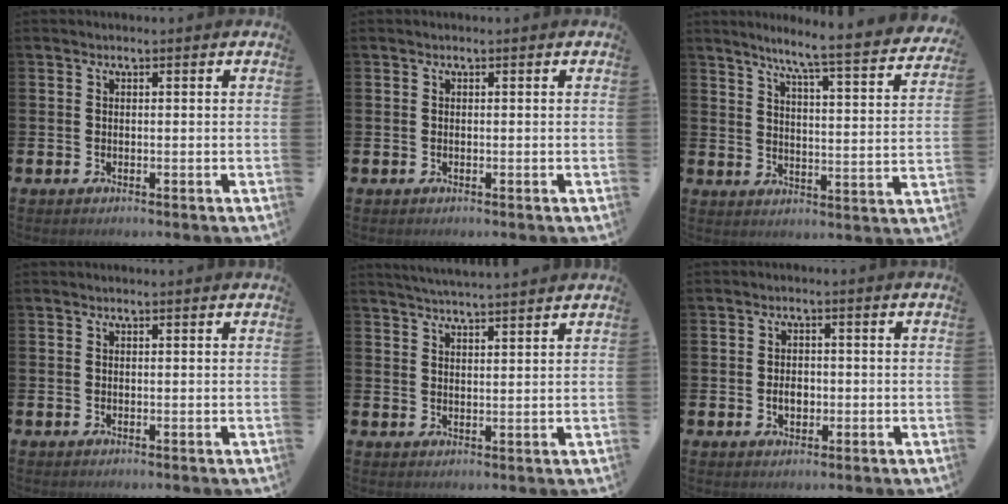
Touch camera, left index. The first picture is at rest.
{"total": 0.0}
{"total": 6.6, "force": [5.7, -0.3, 3.2], "torque": [-0.069, -0.052, 0.088]}
{"total": 0.0}
{"total": 4.1, "force": [4.0, -0.5, 0.4], "torque": [-0.016, -0.020, 0.072]}
{"total": 2.6, "force": [-0.4, 1.9, 1.8], "torque": [-0.016, -0.003, -0.014]}